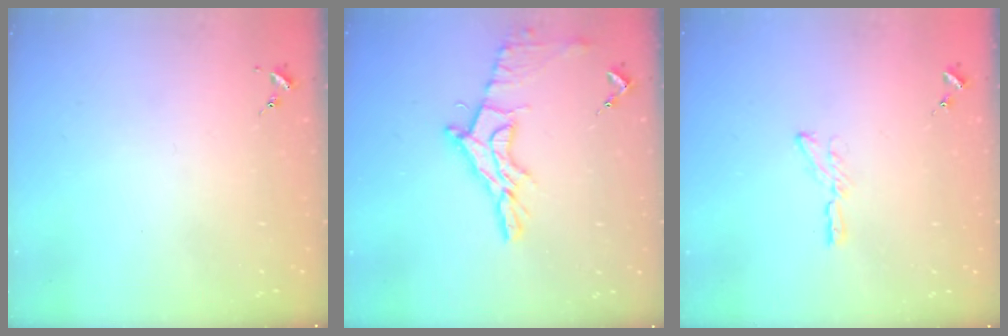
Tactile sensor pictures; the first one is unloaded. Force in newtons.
{"total": 12.9, "press": 12.8, "slide": 1.1}
{"total": 5.6, "press": 5.6, "slide": 0.4}